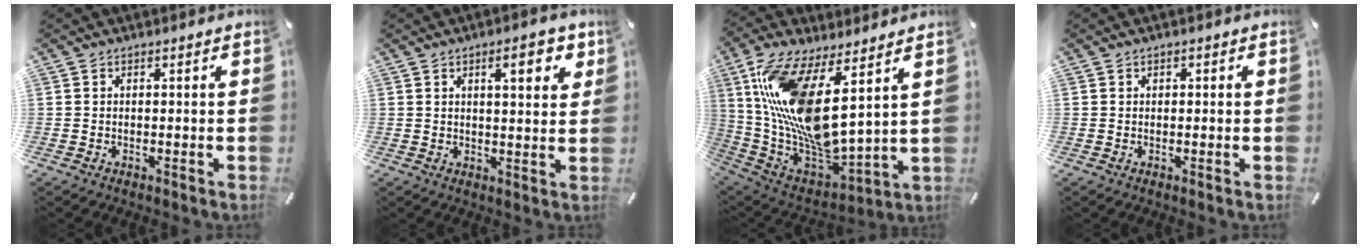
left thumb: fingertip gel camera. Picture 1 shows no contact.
{"total": 6.9, "force": [3.3, 2.2, 5.6], "torque": [-0.076, -0.008, 0.048]}
{"total": 17.2, "force": [6.8, 6.1, 14.6], "torque": [-0.336, -0.069, 0.113]}
{"total": 0.6, "force": [0.1, 0.6, 0.1], "torque": [-0.001, 0.005, 0.000]}